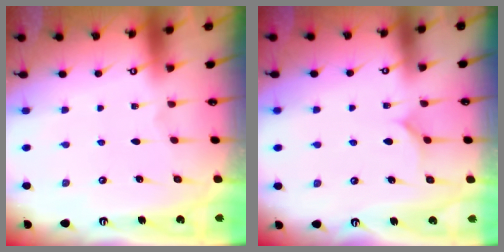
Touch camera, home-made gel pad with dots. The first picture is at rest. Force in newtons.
{"total": 4.4, "press": 4.4, "slide": 0.5}